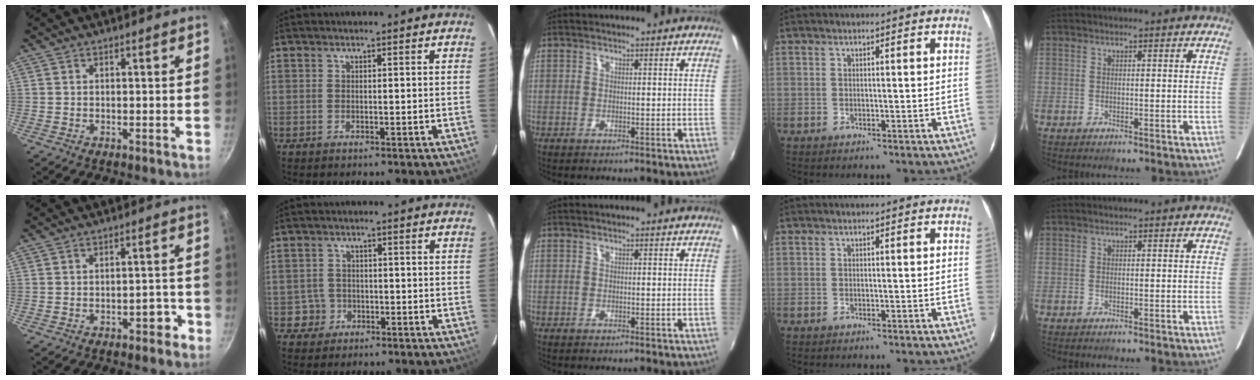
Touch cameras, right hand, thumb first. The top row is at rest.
{"thumb": {"total": 3.2, "force": [-1.8, 1.7, 2.0], "torque": [-0.005, 0.025, -0.019]}, "index": {"total": 3.4, "force": [-1.2, 3.2, -0.3], "torque": [0.007, 0.020, -0.018]}}